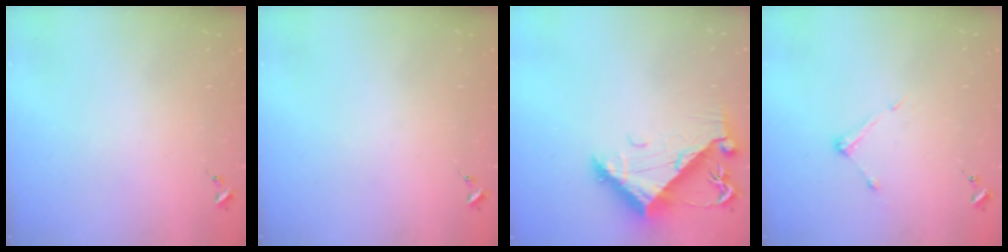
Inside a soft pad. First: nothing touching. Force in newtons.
{"total": 0.0}
{"total": 9.1, "press": 9.1, "slide": 1.1}
{"total": 5.6, "press": 5.5, "slide": 0.7}